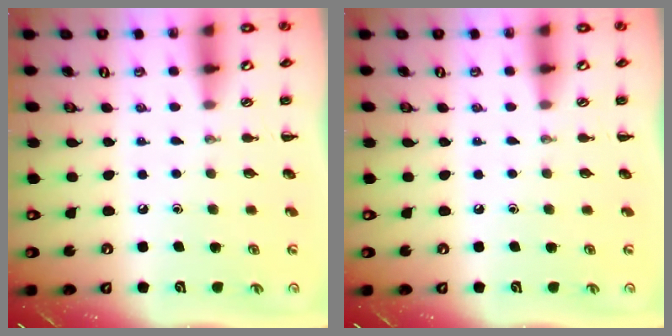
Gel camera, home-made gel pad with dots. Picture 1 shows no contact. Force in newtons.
{"total": 0.0}